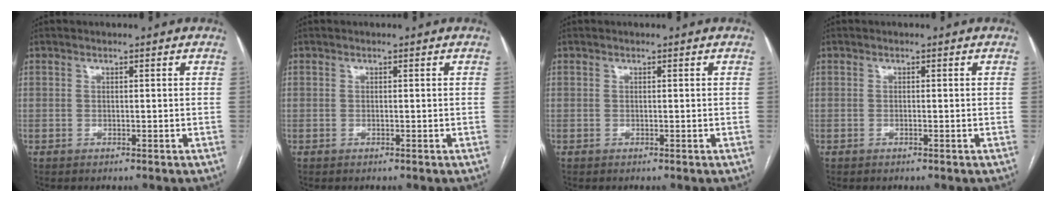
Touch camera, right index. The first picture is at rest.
{"total": 0.0}
{"total": 0.0}
{"total": 0.0}